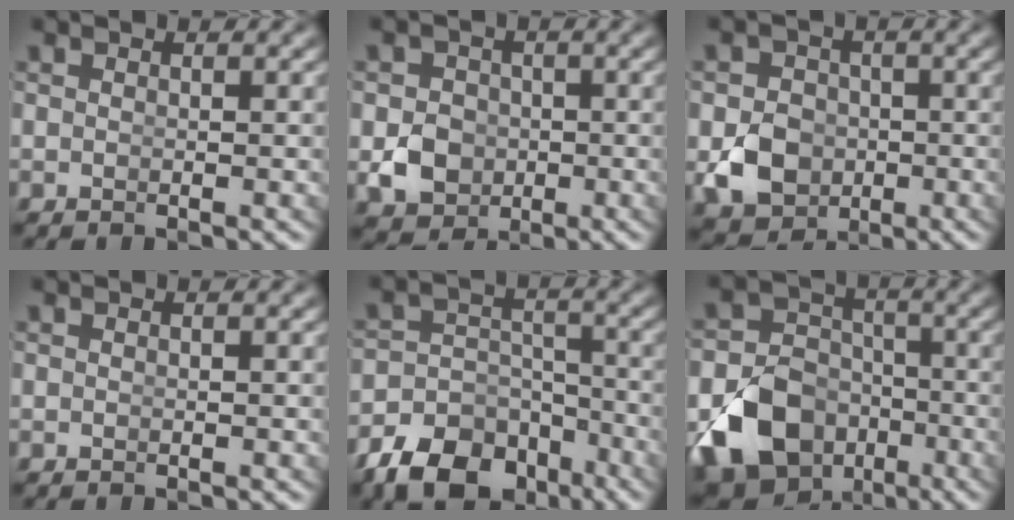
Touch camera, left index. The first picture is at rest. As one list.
[{"total": 4.1, "force": [-1.2, 3.5, 1.6], "torque": [-0.017, -0.018, -0.014]}, {"total": 5.5, "force": [-1.9, 4.7, 2.2], "torque": [-0.031, -0.028, -0.023]}, {"total": 0.0}, {"total": 9.4, "force": [-6.9, 5.5, 3.2], "torque": [-0.035, -0.029, -0.108]}, {"total": 14.7, "force": [-6.5, 12.2, 4.9], "torque": [-0.102, -0.057, -0.103]}]